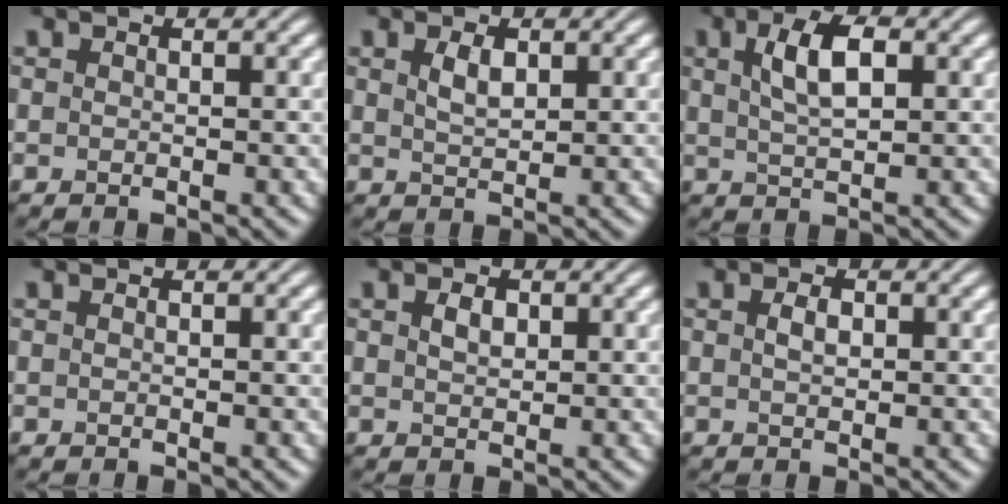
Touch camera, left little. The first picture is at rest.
{"total": 1.9, "force": [0.8, 0.9, 1.5], "torque": [-0.032, 0.000, 0.019]}
{"total": 4.2, "force": [1.3, 1.7, 3.6], "torque": [-0.072, 0.008, 0.023]}
{"total": 0.0}
{"total": 1.5, "force": [0.6, 0.9, 1.1], "torque": [-0.020, 0.002, 0.012]}
{"total": 1.4, "force": [0.3, 0.8, 1.1], "torque": [-0.023, 0.002, 0.005]}